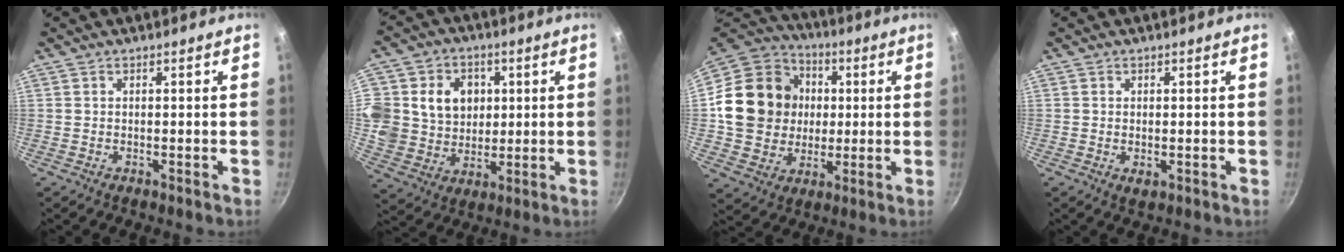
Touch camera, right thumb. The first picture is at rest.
{"total": 17.5, "force": [3.2, 15.5, 7.5], "torque": [-0.148, 0.005, 0.058]}
{"total": 19.7, "force": [1.5, 17.3, 9.2], "torque": [-0.144, 0.022, 0.027]}
{"total": 1.5, "force": [-0.1, 0.9, 1.2], "torque": [-0.020, -0.004, 0.000]}